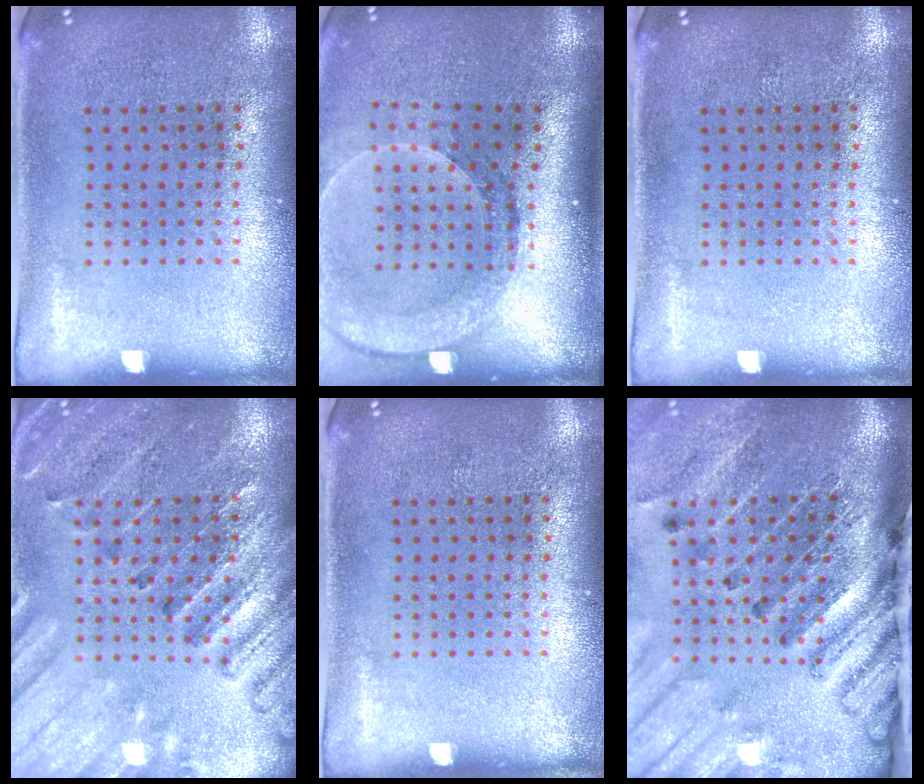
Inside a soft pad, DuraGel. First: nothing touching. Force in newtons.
{"total": 2.8, "press": 2.1, "slide": 1.8}
{"total": 0.0}
{"total": 2.5, "press": 2.5, "slide": 0.4}
{"total": 0.0}
{"total": 4.3, "press": 3.2, "slide": 2.8}